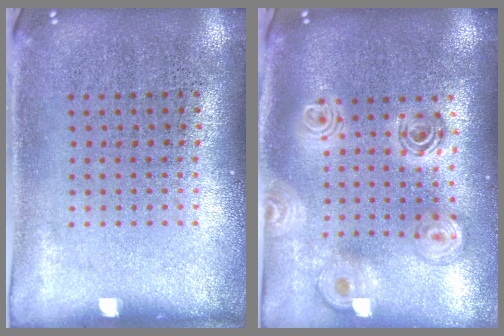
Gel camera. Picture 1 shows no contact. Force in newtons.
{"total": 2.3, "press": 1.8, "slide": 1.4}